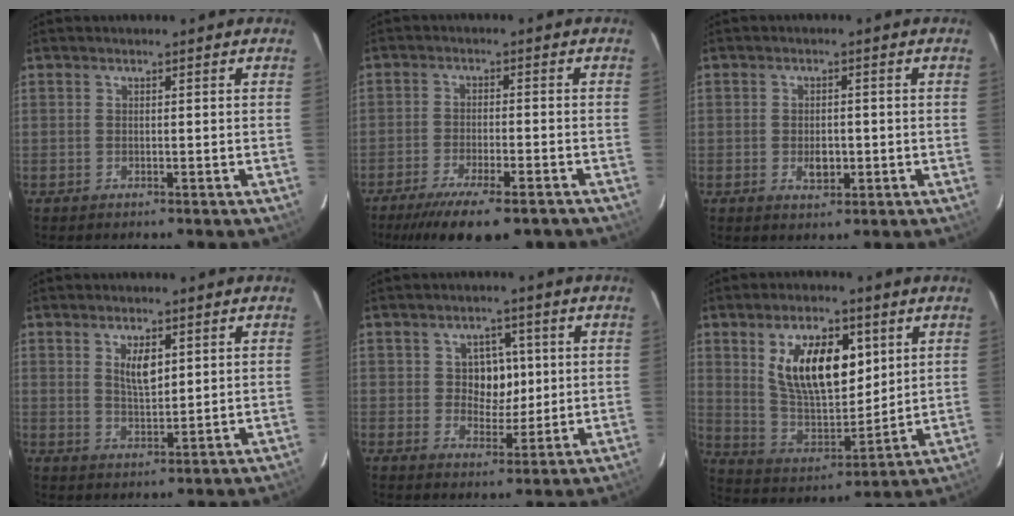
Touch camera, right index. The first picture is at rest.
{"total": 13.7, "force": [-10.2, 3.4, 8.4], "torque": [-0.172, -0.040, -0.161]}
{"total": 3.8, "force": [-0.9, 2.4, 2.8], "torque": [-0.049, -0.002, -0.011]}
{"total": 5.0, "force": [1.9, 2.2, 4.1], "torque": [-0.068, -0.001, 0.036]}
{"total": 5.8, "force": [0.8, 4.9, 3.1], "torque": [-0.048, 0.008, 0.018]}
{"total": 16.5, "force": [5.9, 8.2, 13.1], "torque": [-0.229, 0.001, 0.120]}